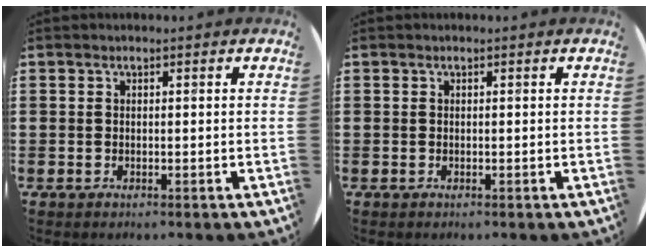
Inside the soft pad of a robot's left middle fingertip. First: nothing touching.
{"total": 0.0}